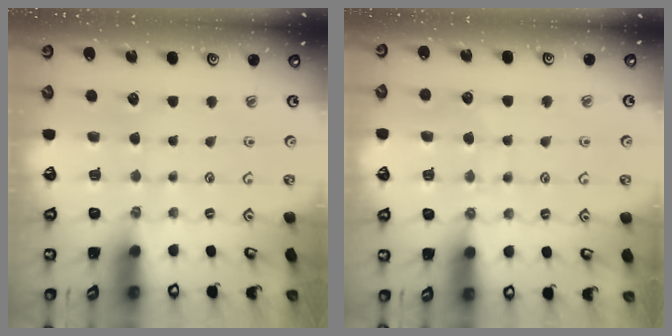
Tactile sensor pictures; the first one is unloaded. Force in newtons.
{"total": 6.8, "press": 6.8, "slide": 0.6}